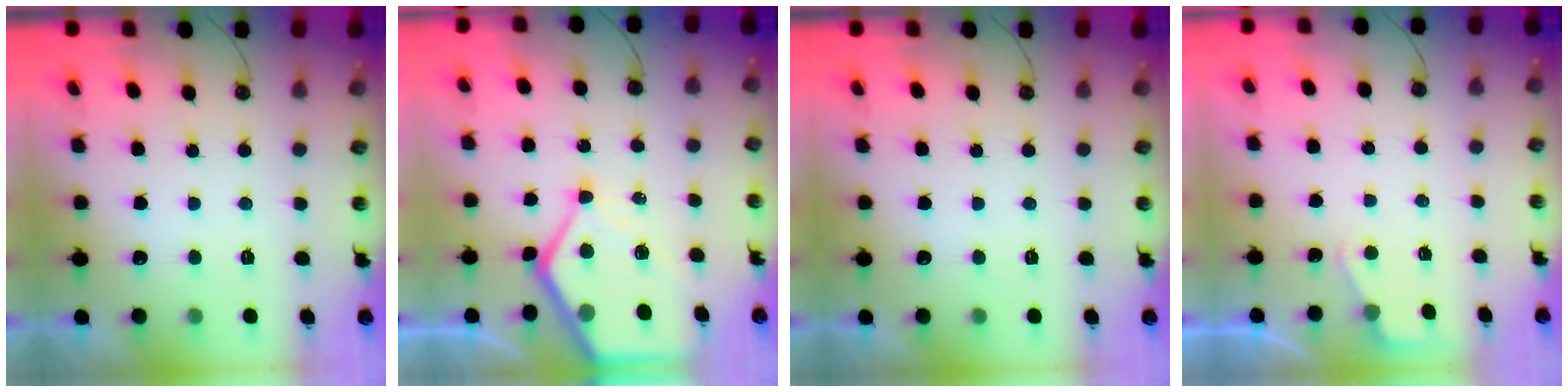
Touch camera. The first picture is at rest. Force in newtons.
{"total": 12.0, "press": 11.9, "slide": 1.3}
{"total": 0.0}
{"total": 2.4, "press": 2.4, "slide": 0.4}